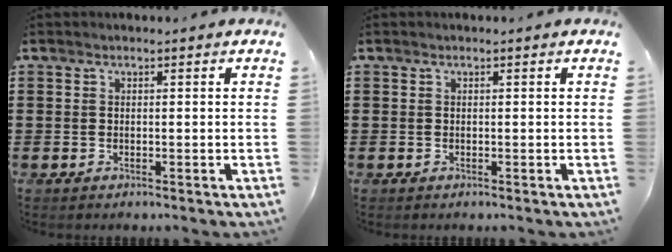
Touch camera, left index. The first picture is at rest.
{"total": 0.0}